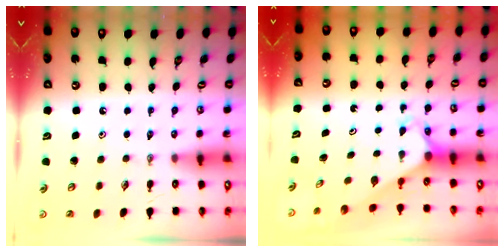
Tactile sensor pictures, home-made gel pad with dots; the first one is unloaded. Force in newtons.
{"total": 2.2, "press": 2.2, "slide": 0.1}